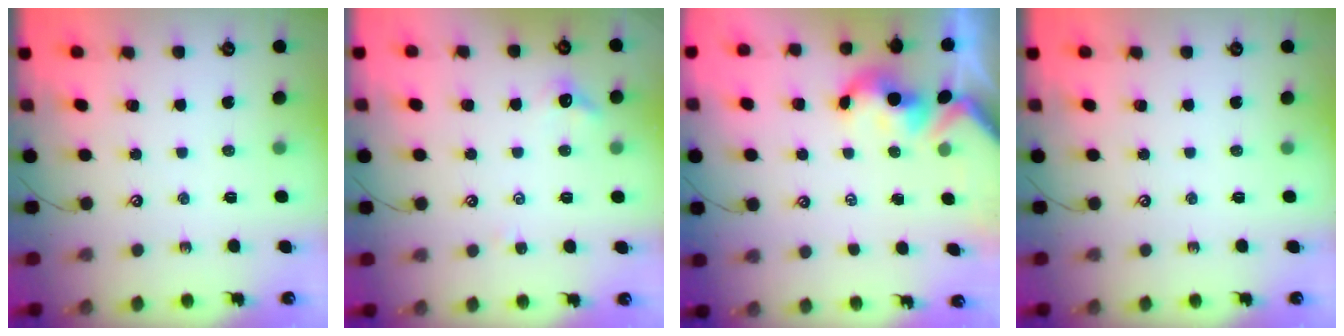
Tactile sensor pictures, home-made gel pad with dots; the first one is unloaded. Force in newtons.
{"total": 2.1, "press": 2.1, "slide": 0.5}
{"total": 1.3, "press": 1.3, "slide": 0.0}
{"total": 0.0}